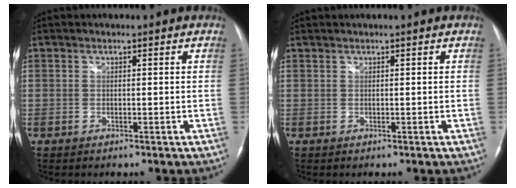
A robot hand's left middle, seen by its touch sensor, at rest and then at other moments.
{"total": 0.0}